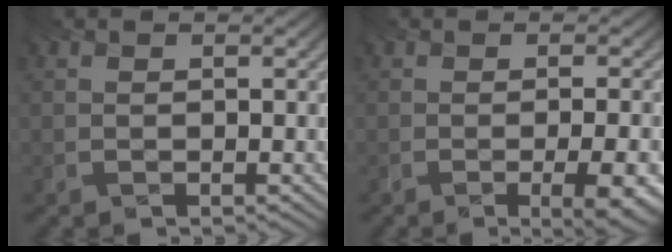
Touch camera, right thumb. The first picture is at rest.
{"total": 6.1, "force": [-2.2, 1.4, 5.5], "torque": [-0.058, 0.007, -0.039]}